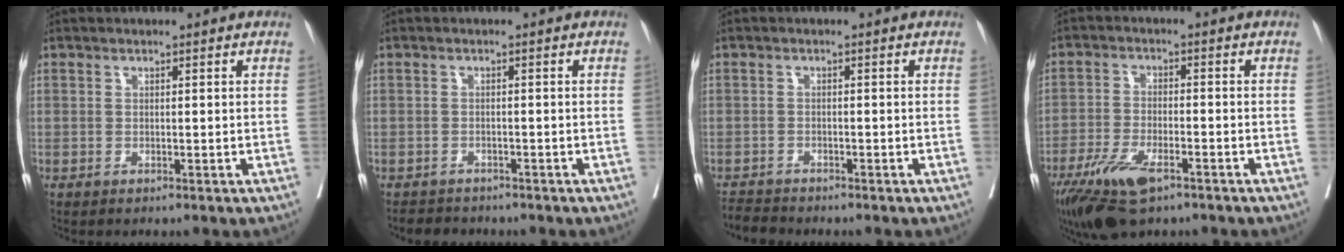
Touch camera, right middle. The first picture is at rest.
{"total": 4.0, "force": [-3.6, 1.5, 0.5], "torque": [-0.015, -0.007, -0.053]}
{"total": 2.8, "force": [-2.8, 0.1, -0.2], "torque": [-0.003, -0.016, -0.051]}
{"total": 9.6, "force": [-6.1, 2.9, 6.8], "torque": [-0.133, -0.017, -0.107]}